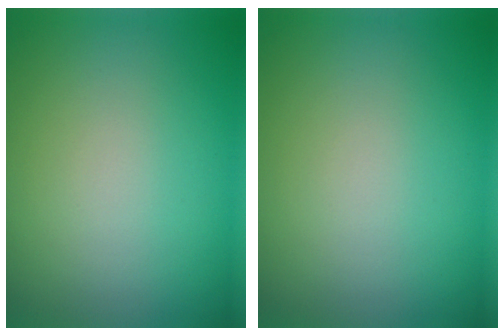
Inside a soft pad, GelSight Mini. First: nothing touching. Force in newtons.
{"total": 0.0}